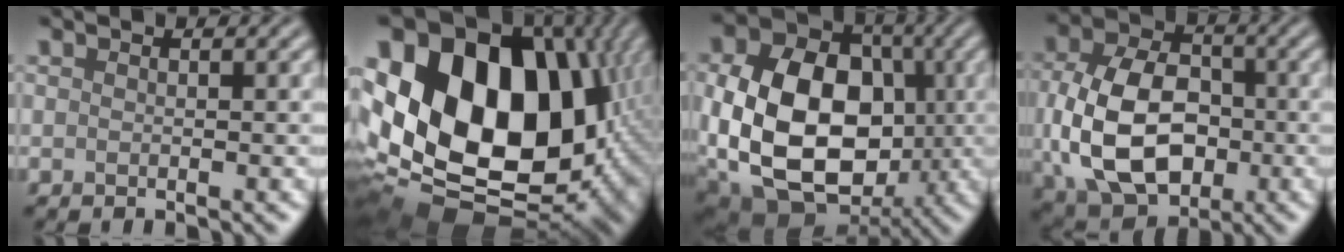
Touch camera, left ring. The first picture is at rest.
{"total": 21.3, "force": [3.1, 15.5, 14.4], "torque": [-0.280, -0.007, 0.085]}
{"total": 17.5, "force": [-1.7, 13.4, 11.2], "torque": [-0.208, -0.017, -0.035]}
{"total": 11.4, "force": [-1.3, 8.0, 8.1], "torque": [-0.175, -0.015, -0.024]}